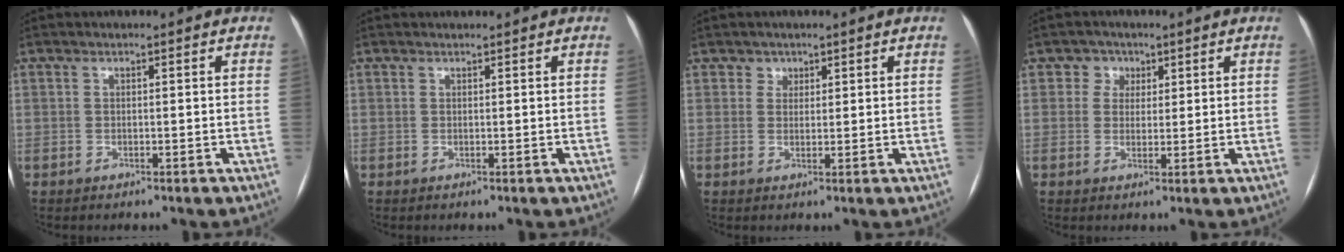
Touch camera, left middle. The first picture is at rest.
{"total": 1.2, "force": [1.2, 0.2, 0.3], "torque": [-0.006, 0.019, 0.021]}
{"total": 1.6, "force": [1.0, 1.3, -0.1], "torque": [0.010, 0.000, 0.010]}
{"total": 2.9, "force": [1.3, 2.6, 0.0], "torque": [0.008, 0.005, 0.014]}